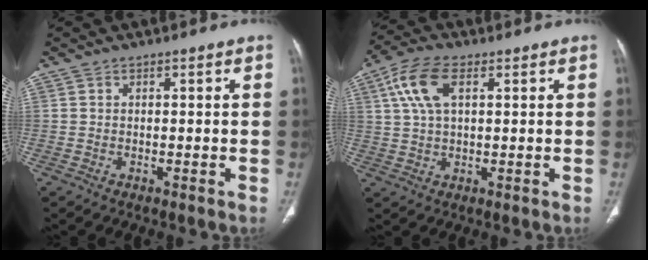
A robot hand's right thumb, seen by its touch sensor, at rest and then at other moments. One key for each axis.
{"total": 8.6, "fx": 3.0, "fy": 4.3, "fz": 6.8, "tx": -0.147, "ty": 0.013, "tz": 0.058}